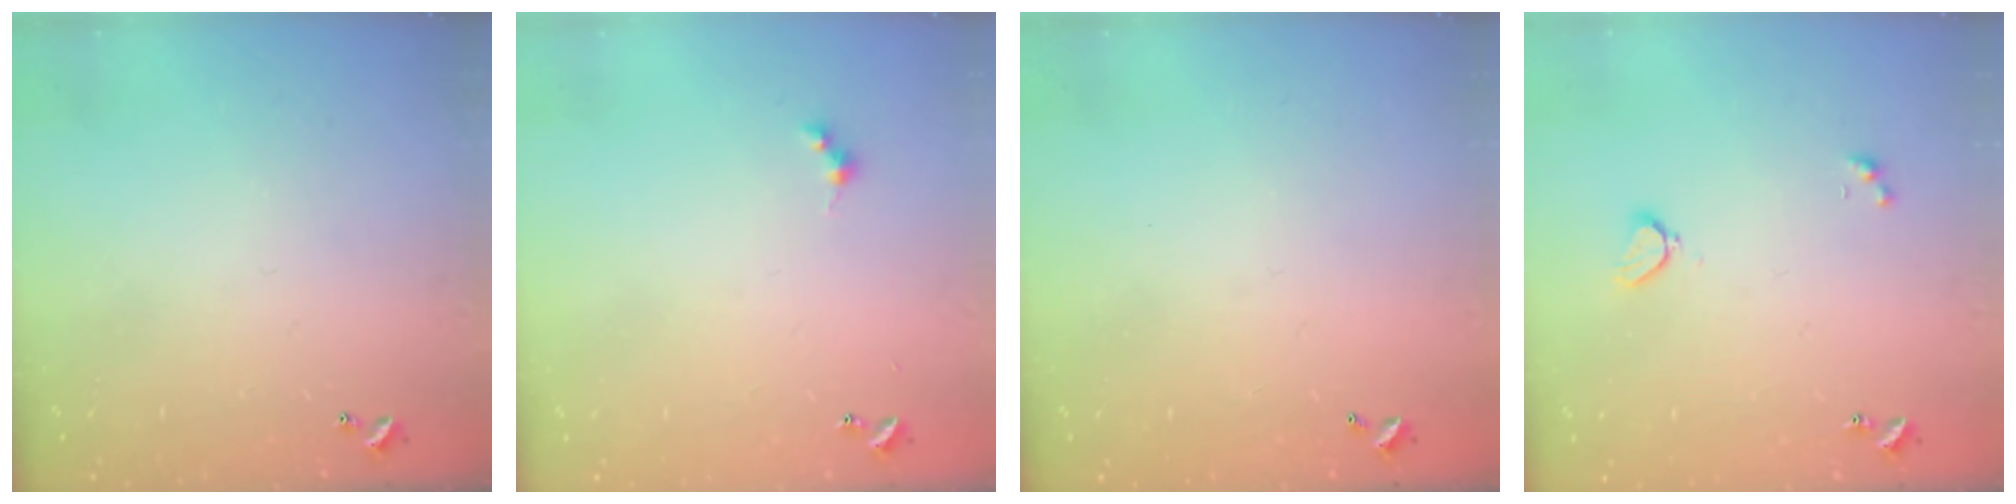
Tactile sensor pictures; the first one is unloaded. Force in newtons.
{"total": 2.6, "press": 2.6, "slide": 0.5}
{"total": 2.7, "press": 2.7, "slide": 0.1}
{"total": 2.1, "press": 2.0, "slide": 0.5}